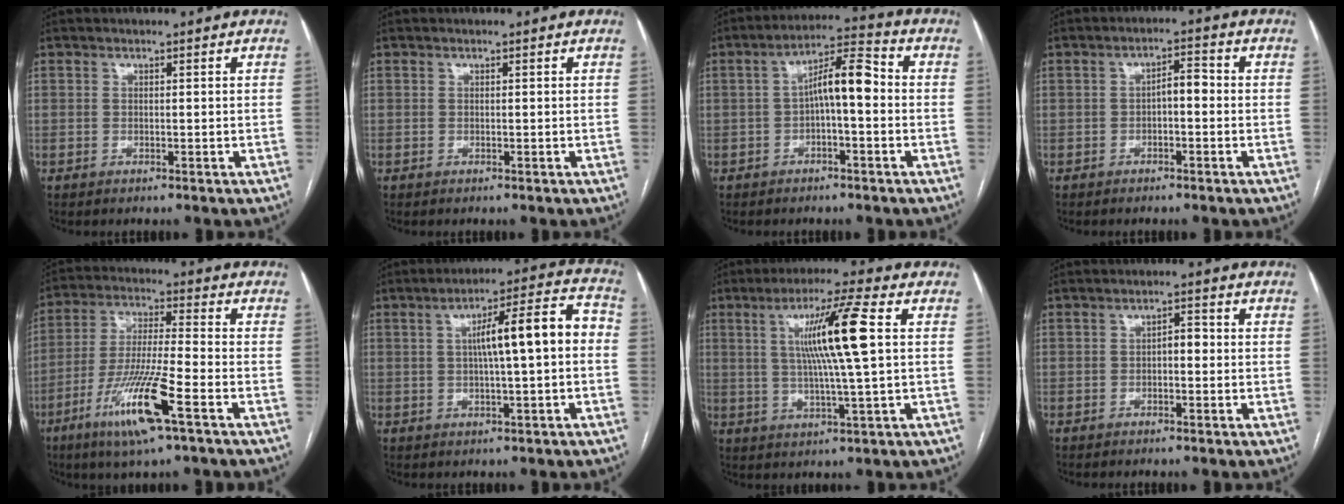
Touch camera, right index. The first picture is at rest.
{"total": 0.0}
{"total": 8.3, "force": [-0.3, 1.9, 8.0], "torque": [-0.136, 0.034, -0.007]}
{"total": 3.2, "force": [-0.5, 1.2, 2.9], "torque": [-0.043, 0.016, -0.008]}
{"total": 13.4, "force": [-6.5, 0.6, 11.7], "torque": [-0.237, -0.021, -0.120]}
{"total": 11.1, "force": [0.3, 1.4, 11.0], "torque": [-0.162, 0.035, 0.004]}
{"total": 11.5, "force": [2.4, -1.2, 11.1], "torque": [-0.197, 0.004, 0.045]}
{"total": 2.4, "force": [-0.3, 1.1, 2.1], "torque": [-0.026, 0.011, -0.006]}